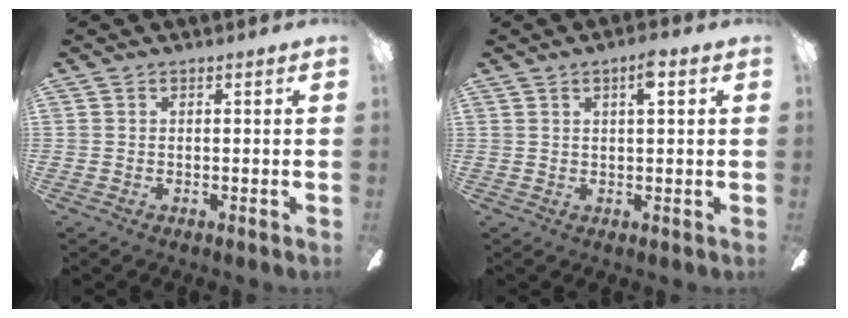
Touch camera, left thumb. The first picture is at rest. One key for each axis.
{"total": 4.1, "fx": 2.0, "fy": 0.9, "fz": 3.4, "tx": -0.057, "ty": 0.000, "tz": 0.029}